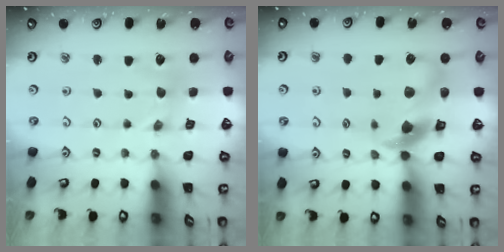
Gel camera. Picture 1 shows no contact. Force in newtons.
{"total": 10.8, "press": 10.7, "slide": 1.4}